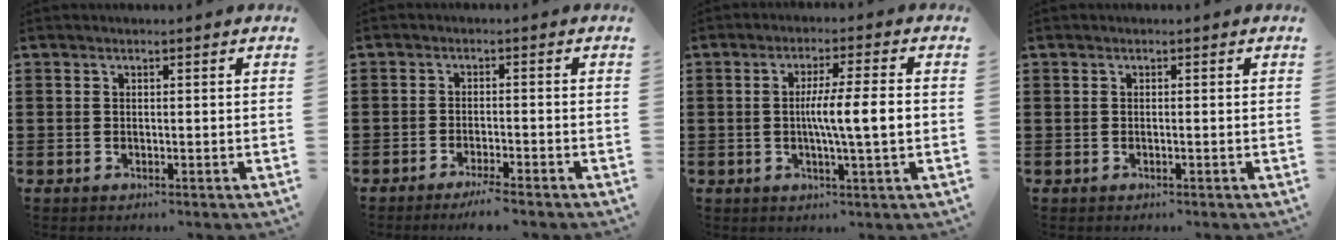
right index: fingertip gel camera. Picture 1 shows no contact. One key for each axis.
{"total": 2.9, "fx": -2.5, "fy": -0.4, "fz": 1.3, "tx": -0.022, "ty": -0.002, "tz": -0.047}
{"total": 7.1, "fx": -0.3, "fy": 0.2, "fz": 7.1, "tx": -0.125, "ty": -0.004, "tz": -0.012}
{"total": 0.5, "fx": -0.2, "fy": -0.2, "fz": 0.4, "tx": -0.007, "ty": -0.003, "tz": -0.004}